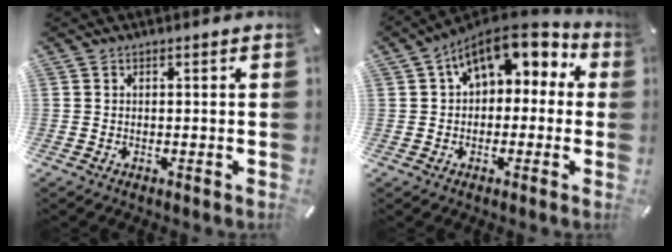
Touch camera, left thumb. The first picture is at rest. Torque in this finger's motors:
{"motor_torque": [2.07, 2.93, 1.22, 0.61, 0.19]}